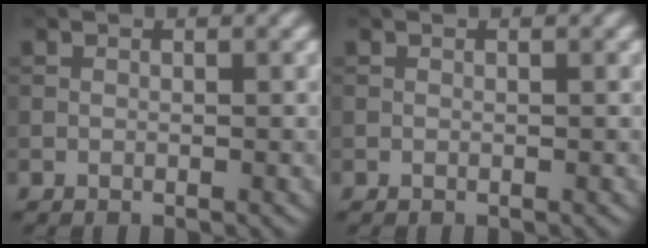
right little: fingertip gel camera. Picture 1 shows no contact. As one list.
[{"total": 0.0}]